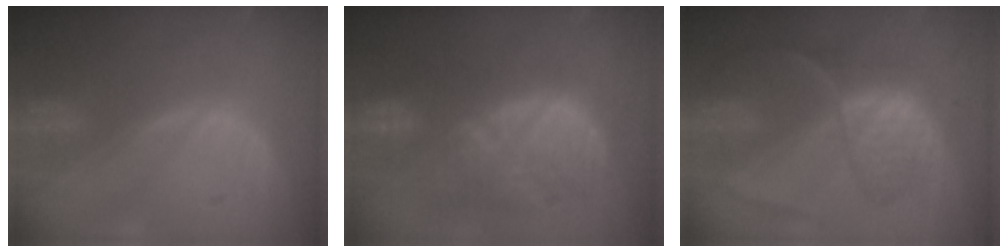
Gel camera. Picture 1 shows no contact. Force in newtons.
{"total": 11.4, "press": 11.0, "slide": 3.3}
{"total": 9.2, "press": 7.6, "slide": 5.2}